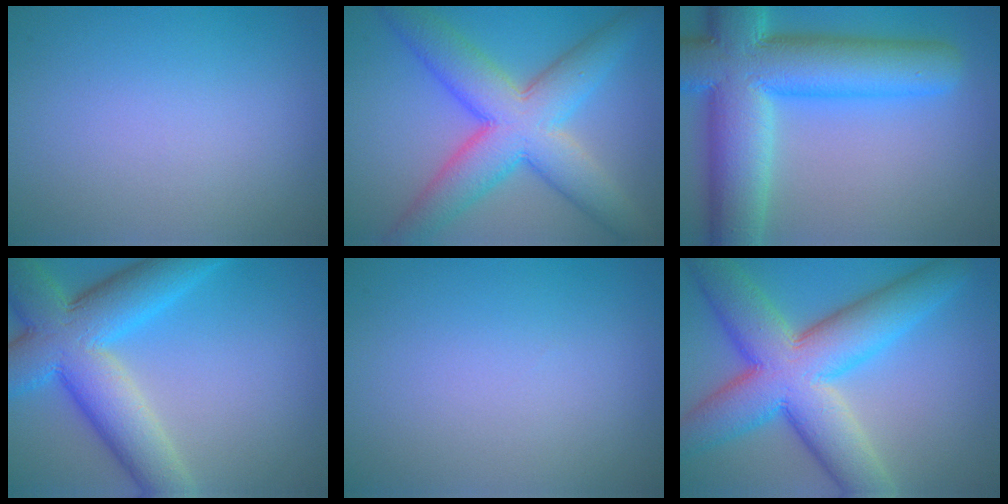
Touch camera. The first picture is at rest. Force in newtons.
{"total": 9.1, "press": 9.1, "slide": 0.2}
{"total": 12.8, "press": 12.8, "slide": 0.5}
{"total": 10.2, "press": 10.1, "slide": 0.2}
{"total": 0.0}
{"total": 11.6, "press": 11.6, "slide": 0.5}